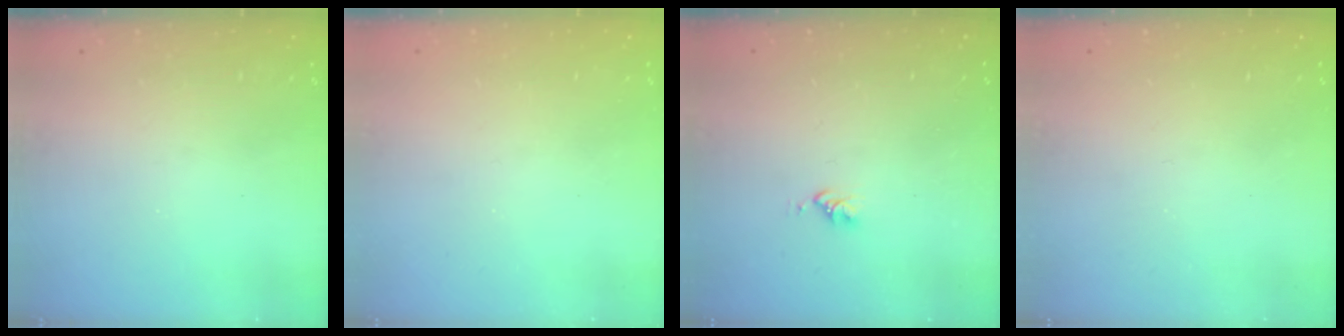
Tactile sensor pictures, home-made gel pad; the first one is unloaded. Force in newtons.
{"total": 0.0}
{"total": 2.6, "press": 2.6, "slide": 0.4}
{"total": 0.0}